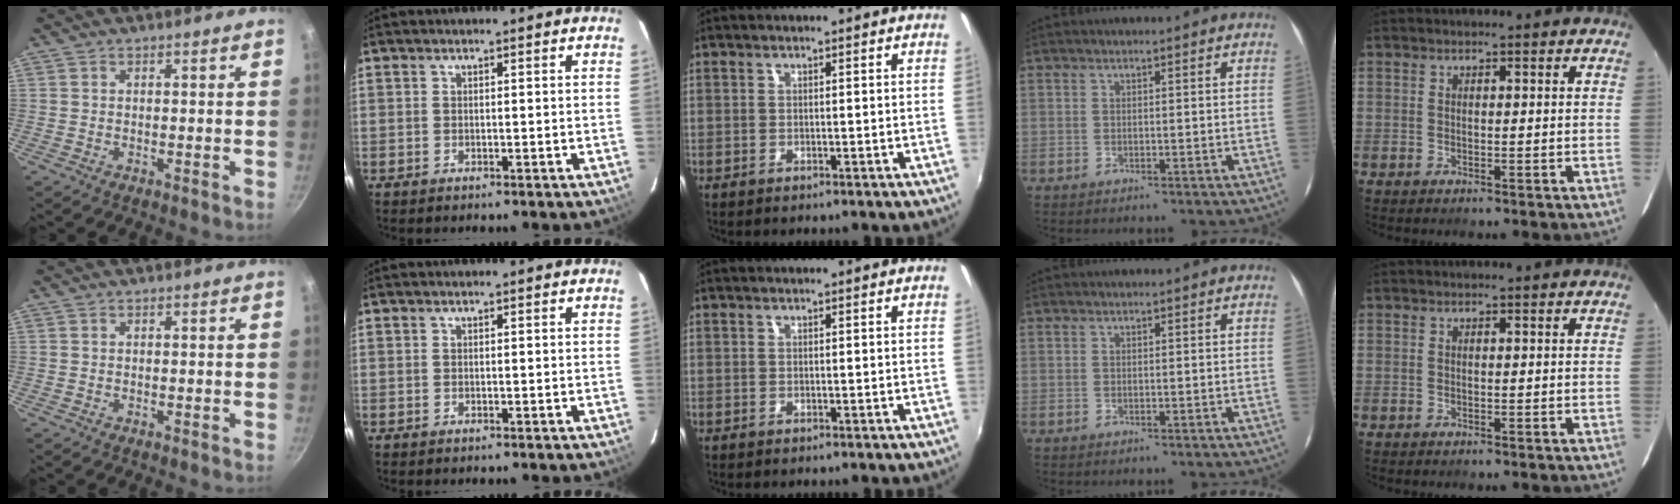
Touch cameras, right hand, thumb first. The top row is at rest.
{}